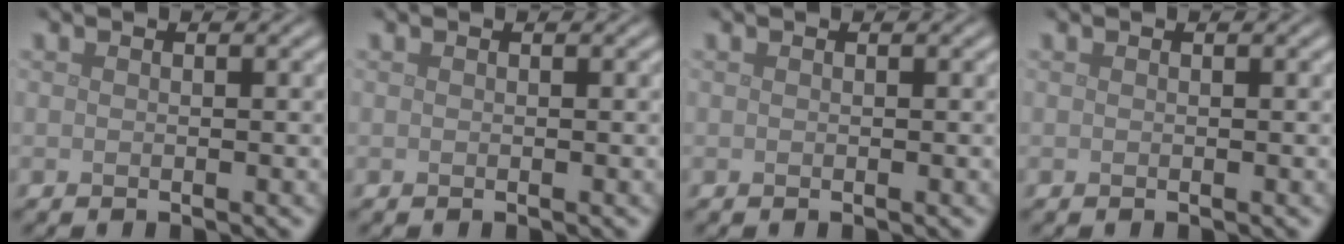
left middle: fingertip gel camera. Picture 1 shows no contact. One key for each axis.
{"total": 0.0}
{"total": 0.0}
{"total": 0.0}